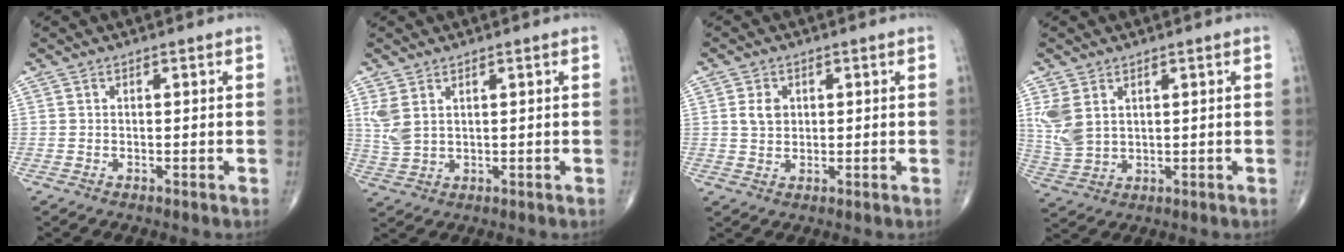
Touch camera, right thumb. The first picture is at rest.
{"total": 4.3, "force": [1.9, 2.3, 3.1], "torque": [-0.077, -0.002, 0.050]}
{"total": 3.5, "force": [0.9, 2.7, 2.1], "torque": [-0.025, -0.002, 0.017]}
{"total": 6.5, "force": [2.4, 4.2, 4.3], "torque": [-0.101, -0.006, 0.061]}